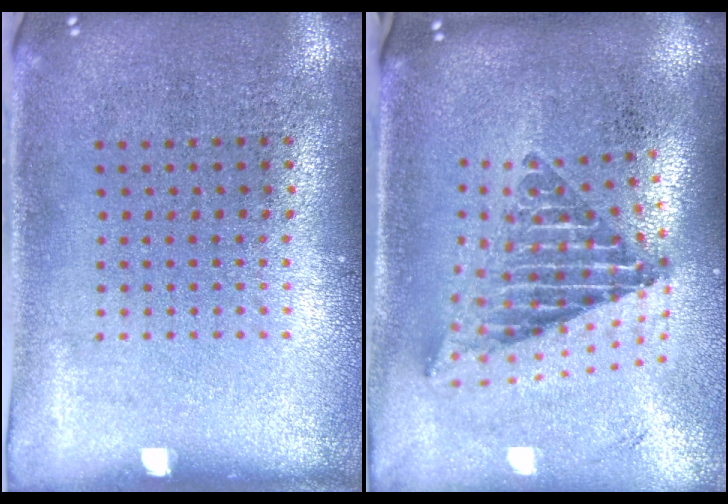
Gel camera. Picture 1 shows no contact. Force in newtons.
{"total": 2.3, "press": 1.5, "slide": 1.7}